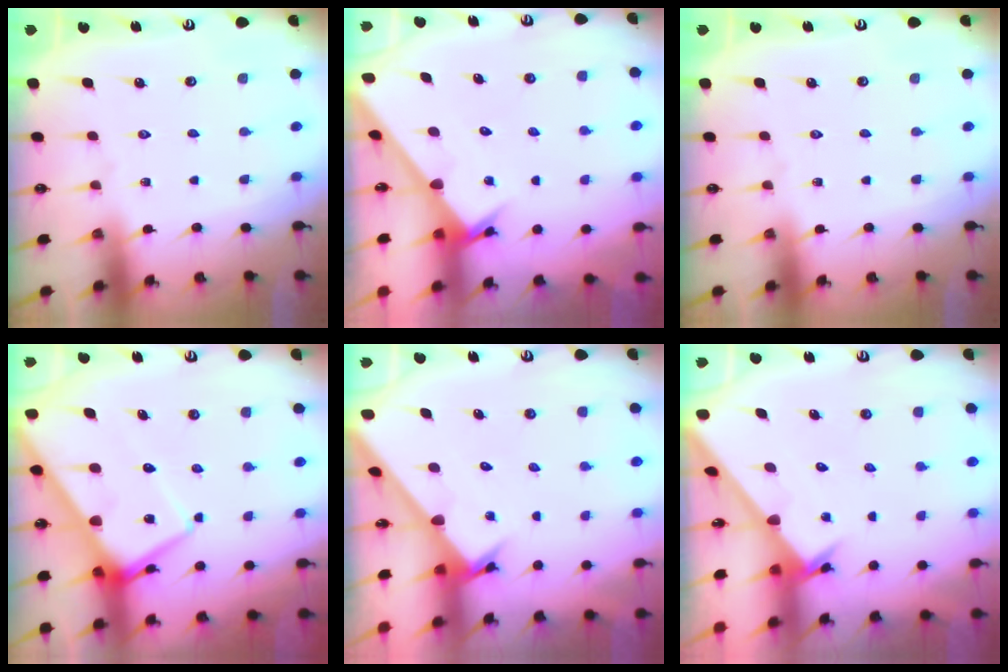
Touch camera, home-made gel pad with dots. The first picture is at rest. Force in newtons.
{"total": 2.9, "press": 2.9, "slide": 0.1}
{"total": 0.0}
{"total": 11.8, "press": 11.7, "slide": 1.1}
{"total": 2.7, "press": 2.7, "slide": 0.3}
{"total": 2.4, "press": 2.4, "slide": 0.2}